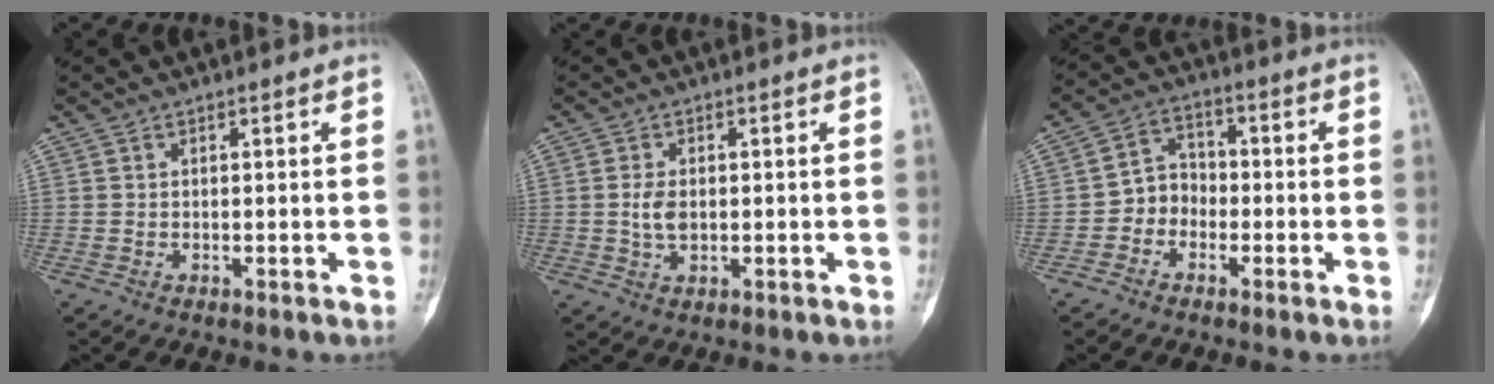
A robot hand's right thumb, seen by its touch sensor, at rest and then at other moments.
{"total": 3.3, "force": [0.0, 2.0, 2.6], "torque": [-0.050, -0.001, 0.002]}
{"total": 5.4, "force": [-2.0, 4.6, 2.0], "torque": [-0.004, 0.027, -0.050]}